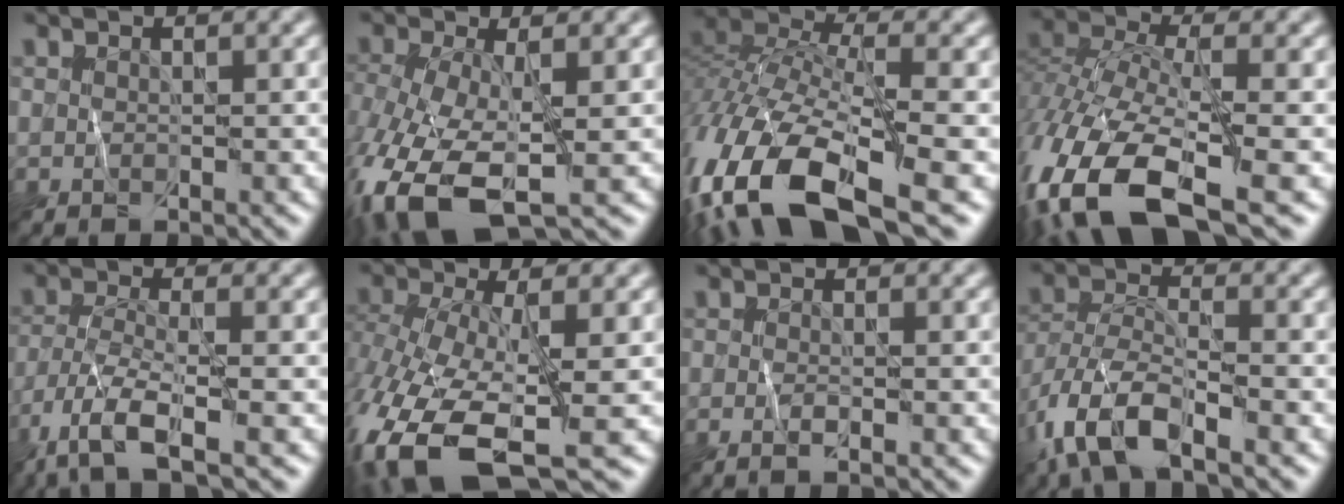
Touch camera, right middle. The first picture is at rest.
{"total": 10.0, "force": [-4.3, 4.4, 7.8], "torque": [-0.186, -0.024, -0.080]}
{"total": 16.2, "force": [-8.9, 6.7, 11.7], "torque": [-0.286, -0.017, -0.157]}
{"total": 14.7, "force": [-8.1, 6.5, 10.5], "torque": [-0.257, -0.031, -0.137]}
{"total": 6.5, "force": [-4.1, 1.7, 4.7], "torque": [-0.097, -0.007, -0.084]}
{"total": 13.2, "force": [-5.7, 5.6, 10.5], "torque": [-0.245, -0.030, -0.090]}
{"total": 1.2, "force": [-0.4, 0.3, 1.1], "torque": [-0.019, -0.008, -0.007]}
{"total": 8.0, "force": [-4.7, 3.1, 5.7], "torque": [-0.122, -0.010, -0.094]}